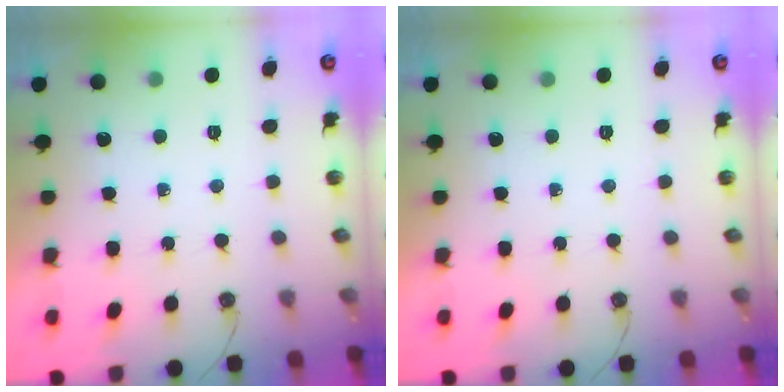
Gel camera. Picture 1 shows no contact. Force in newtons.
{"total": 0.0}